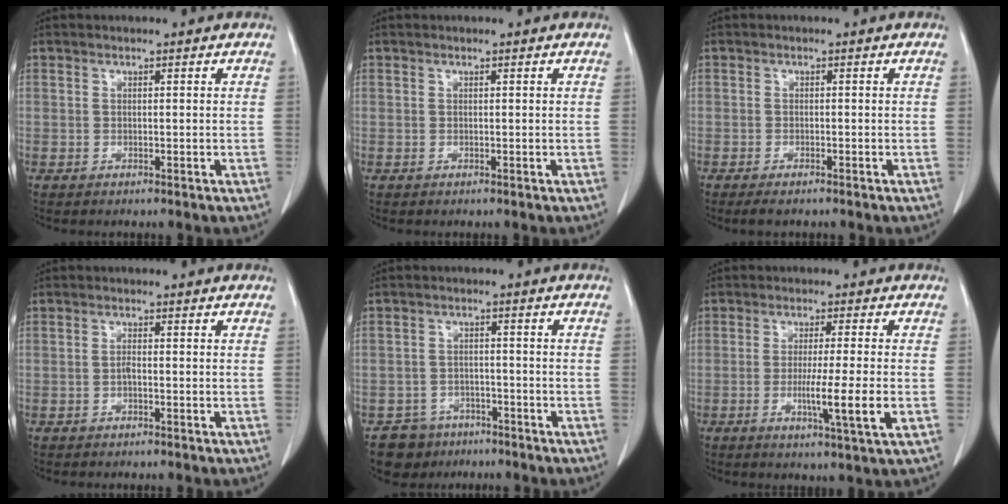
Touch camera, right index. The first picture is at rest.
{"total": 0.0}
{"total": 1.8, "force": [-1.5, 0.4, 1.1], "torque": [-0.017, -0.003, -0.022]}
{"total": 0.9, "force": [-0.3, 0.1, 0.8], "torque": [-0.015, 0.002, -0.007]}
{"total": 5.4, "force": [-3.8, 3.8, -0.2], "torque": [0.008, 0.011, -0.059]}
{"total": 7.6, "force": [-1.7, -0.8, 7.4], "torque": [-0.124, -0.021, -0.031]}